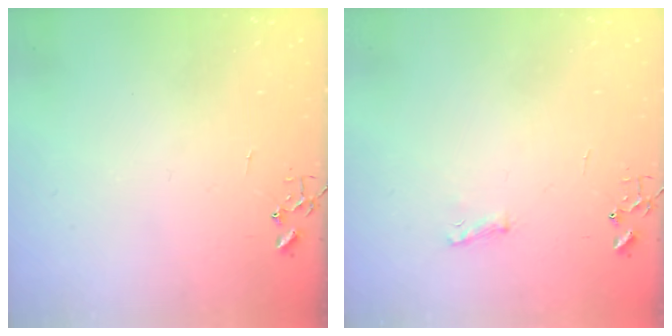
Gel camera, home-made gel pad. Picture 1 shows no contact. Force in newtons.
{"total": 5.5, "press": 5.5, "slide": 0.7}